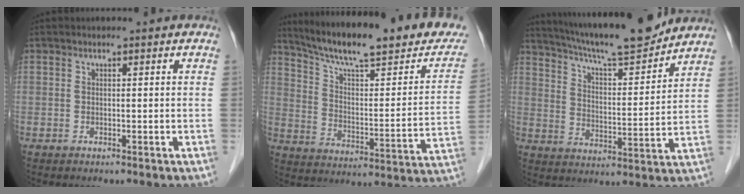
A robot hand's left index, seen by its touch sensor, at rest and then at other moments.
{"total": 25.2, "force": [20.7, 3.6, 13.9], "torque": [-0.212, -0.021, 0.287]}
{"total": 16.6, "force": [14.9, 1.2, 7.2], "torque": [-0.123, 0.001, 0.232]}